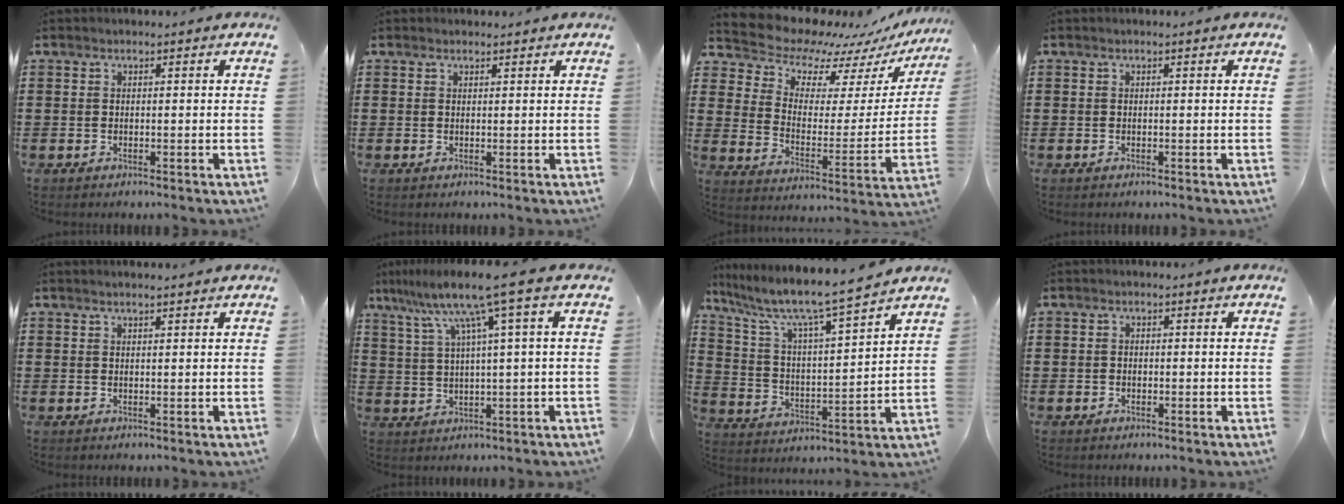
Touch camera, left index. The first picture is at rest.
{"total": 0.7, "force": [0.7, 0.2, 0.1], "torque": [-0.004, 0.001, 0.014]}
{"total": 9.9, "force": [9.2, 3.1, 1.9], "torque": [-0.078, -0.078, 0.160]}
{"total": 0.0}
{"total": 1.1, "force": [0.9, -0.1, 0.6], "torque": [-0.011, 0.000, 0.017]}
{"total": 9.3, "force": [4.7, -0.6, 7.9], "torque": [-0.175, -0.016, 0.073]}
{"total": 7.4, "force": [6.3, 0.2, 3.9], "torque": [-0.106, -0.048, 0.098]}
{"total": 0.7, "force": [-0.3, 0.6, 0.1], "torque": [-0.004, 0.001, -0.006]}